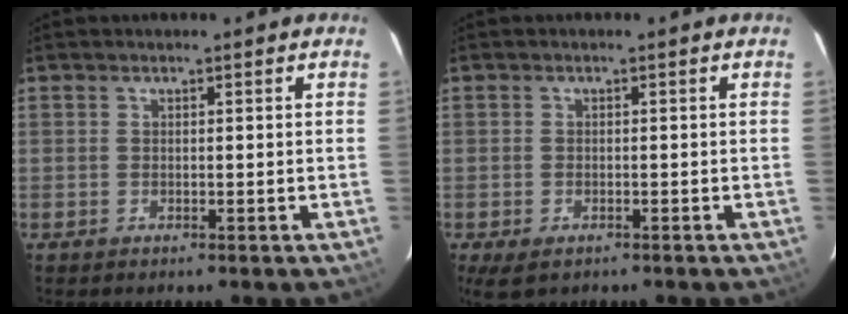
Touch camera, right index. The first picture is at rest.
{"total": 4.2, "force": [-2.8, 2.2, 2.2], "torque": [-0.045, -0.009, -0.039]}